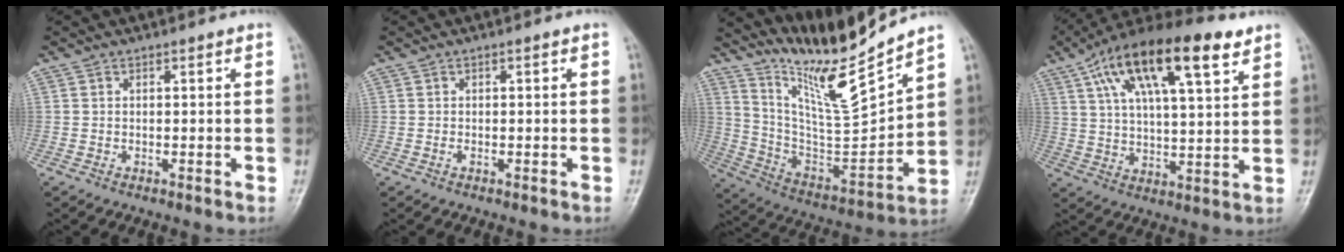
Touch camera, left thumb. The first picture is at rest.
{"total": 0.8, "force": [-0.1, 0.2, 0.8], "torque": [-0.014, 0.006, 0.000]}
{"total": 16.3, "force": [14.2, 0.1, 8.0], "torque": [-0.122, -0.090, 0.274]}
{"total": 20.0, "force": [10.6, 6.7, 15.6], "torque": [-0.260, -0.008, 0.179]}